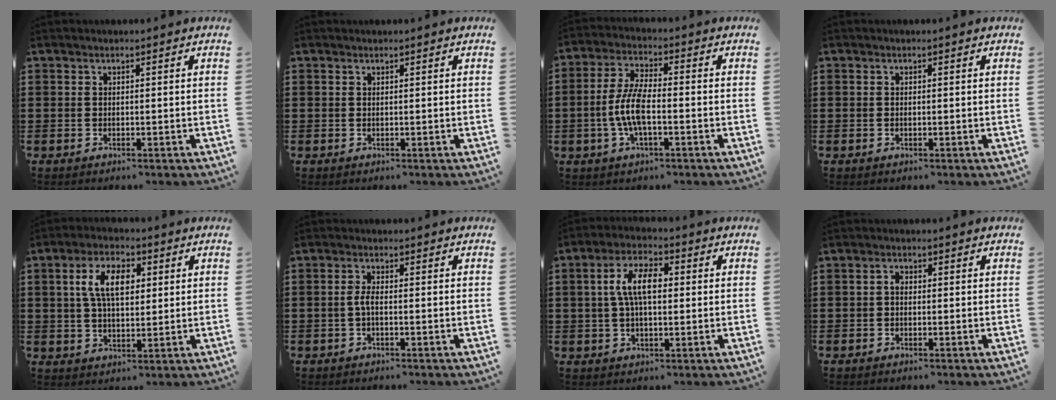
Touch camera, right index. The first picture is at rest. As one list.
[{"total": 0.0}, {"total": 7.2, "force": [-1.5, 2.6, 6.5], "torque": [-0.154, -0.008, -0.037]}, {"total": 0.0}, {"total": 7.3, "force": [1.9, 3.9, 5.8], "torque": [-0.126, 0.017, 0.031]}, {"total": 2.0, "force": [-0.5, 0.5, 1.9], "torque": [-0.050, -0.004, -0.015]}, {"total": 7.2, "force": [0.8, 3.3, 6.4], "torque": [-0.140, 0.010, 0.006]}, {"total": 1.3, "force": [-0.3, 0.8, 1.0], "torque": [-0.020, 0.002, -0.006]}]